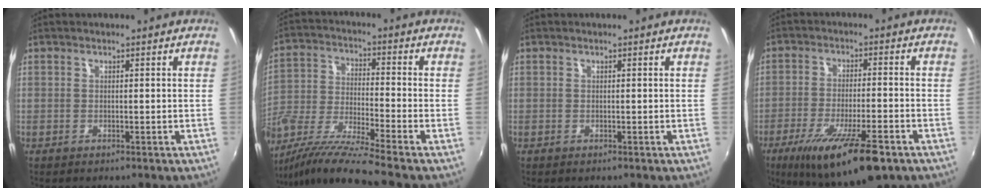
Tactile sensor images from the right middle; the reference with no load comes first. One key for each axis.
{"total": 15.1, "fx": -11.6, "fy": -0.5, "fz": 9.7, "tx": -0.185, "ty": -0.046, "tz": -0.217}
{"total": 0.0}
{"total": 16.3, "fx": -9.6, "fy": 4.0, "fz": 12.6, "tx": -0.228, "ty": -0.042, "tz": -0.154}